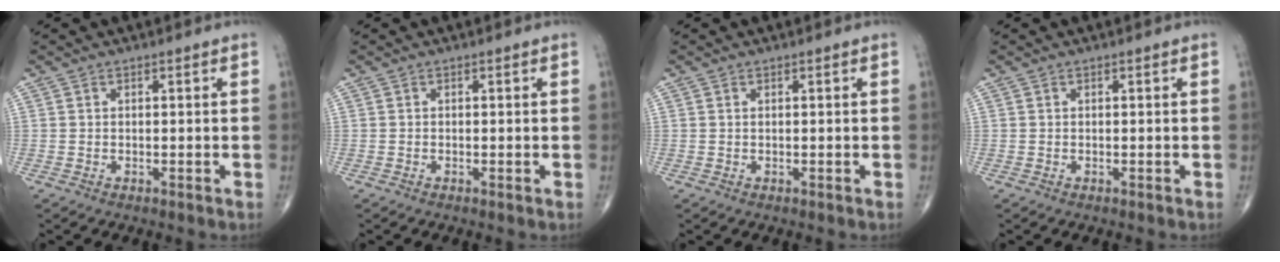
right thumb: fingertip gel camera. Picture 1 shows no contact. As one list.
[{"total": 0.0}, {"total": 0.0}, {"total": 0.0}]